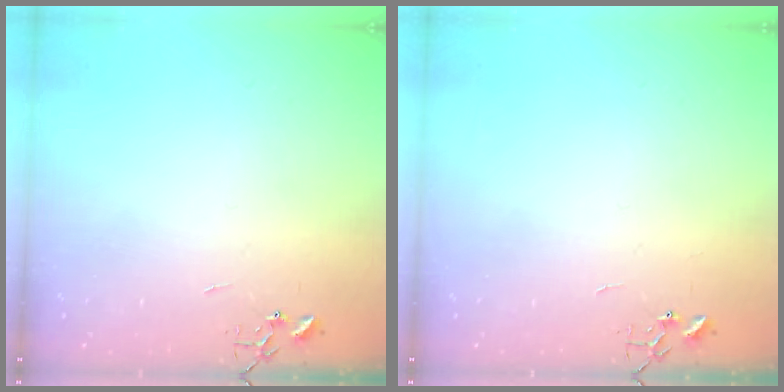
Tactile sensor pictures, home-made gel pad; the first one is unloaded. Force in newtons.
{"total": 0.0}